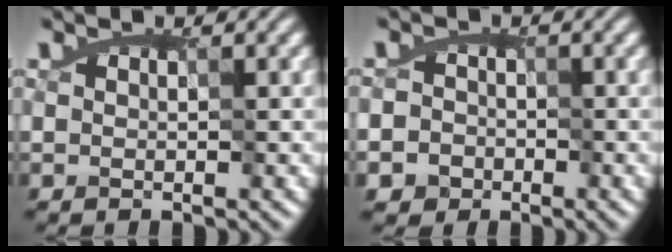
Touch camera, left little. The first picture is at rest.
{"total": 2.1, "force": [-1.1, 1.8, -0.2], "torque": [-0.002, 0.006, -0.016]}